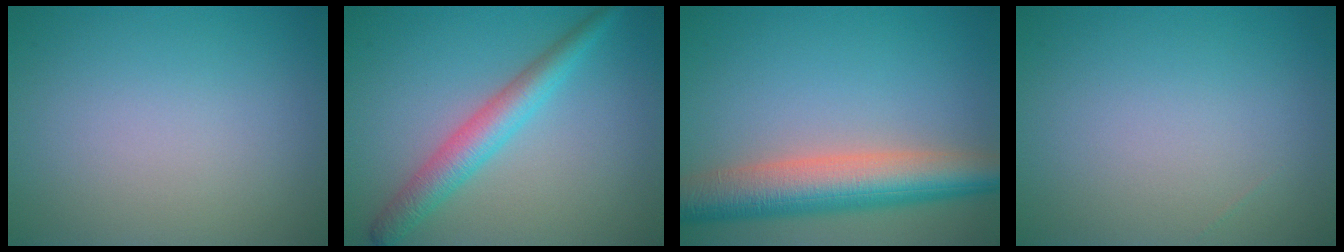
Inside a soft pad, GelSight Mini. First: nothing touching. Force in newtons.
{"total": 4.0, "press": 4.0, "slide": 0.1}
{"total": 8.1, "press": 8.1, "slide": 0.4}
{"total": 0.0}